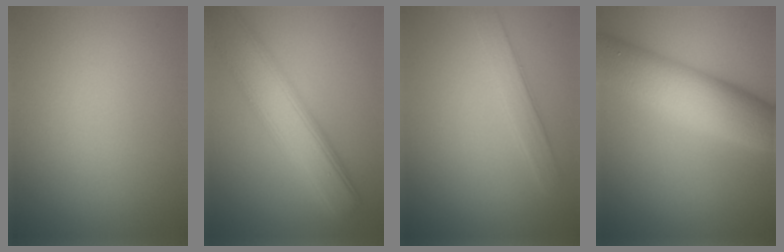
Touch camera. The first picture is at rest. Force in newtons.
{"total": 8.1, "press": 8.1, "slide": 0.5}
{"total": 2.4, "press": 2.4, "slide": 0.1}
{"total": 9.2, "press": 9.2, "slide": 0.4}